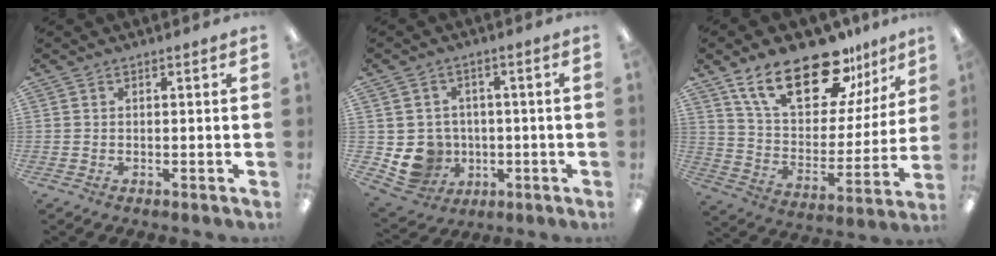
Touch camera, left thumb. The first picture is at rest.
{"total": 8.8, "force": [-1.4, 8.4, 2.3], "torque": [-0.066, 0.006, -0.013]}
{"total": 23.0, "force": [15.9, 9.9, 13.3], "torque": [-0.227, -0.086, 0.279]}